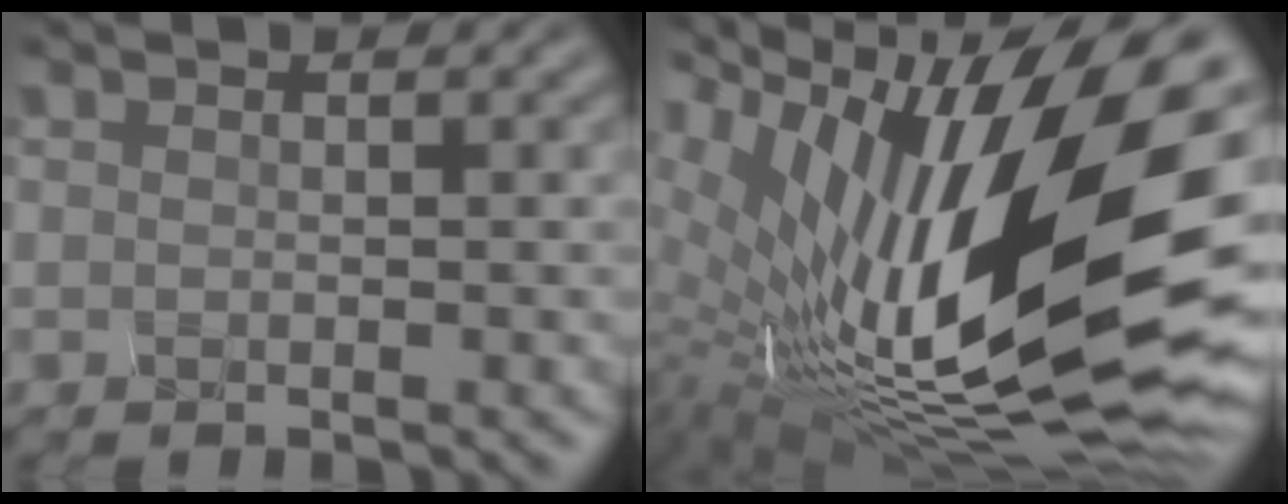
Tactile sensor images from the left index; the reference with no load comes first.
{"total": 18.7, "force": [2.8, 8.3, 16.5], "torque": [-0.305, -0.010, 0.060]}